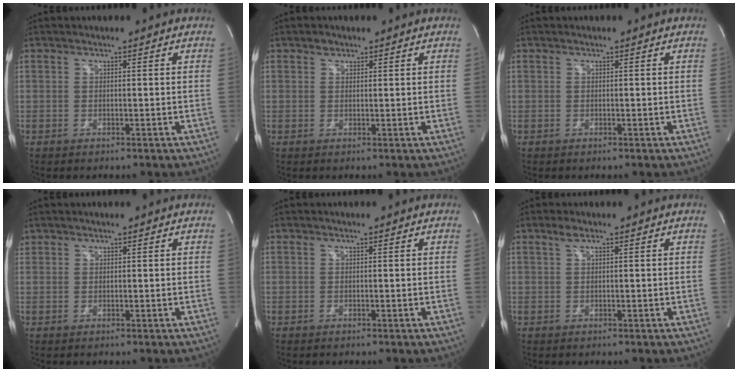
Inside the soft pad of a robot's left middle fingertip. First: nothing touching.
{"total": 1.1, "force": [0.7, 0.8, 0.2], "torque": [-0.004, -0.001, 0.011]}
{"total": 0.0}
{"total": 0.9, "force": [0.8, 0.5, -0.1], "torque": [0.002, 0.008, 0.013]}
{"total": 0.0}
{"total": 1.3, "force": [0.9, 0.2, 1.0], "torque": [-0.029, 0.008, 0.019]}